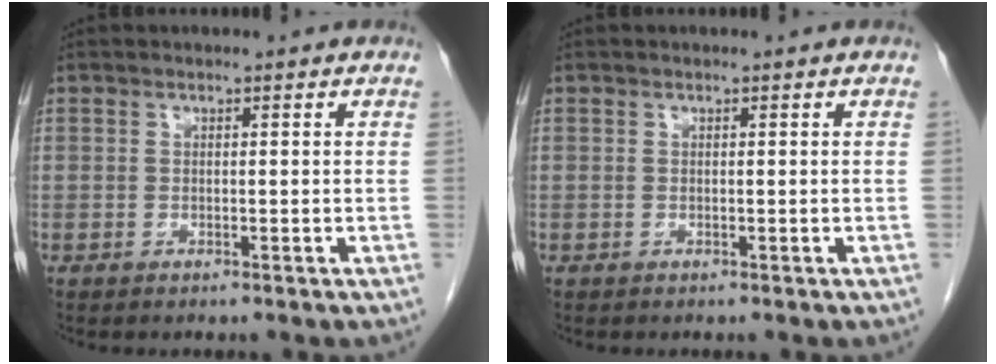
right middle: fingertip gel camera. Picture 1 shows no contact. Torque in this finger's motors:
{"motor_torque": [0.00, 0.00, 0.00, 0.00]}